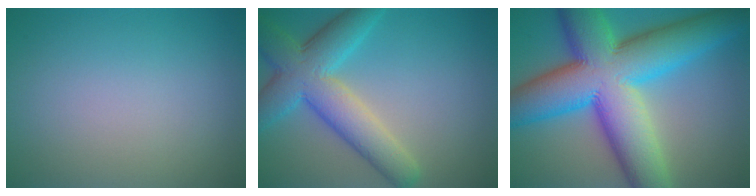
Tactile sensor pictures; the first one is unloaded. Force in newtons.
{"total": 7.6, "press": 7.6, "slide": 0.3}
{"total": 16.0, "press": 16.0, "slide": 0.1}